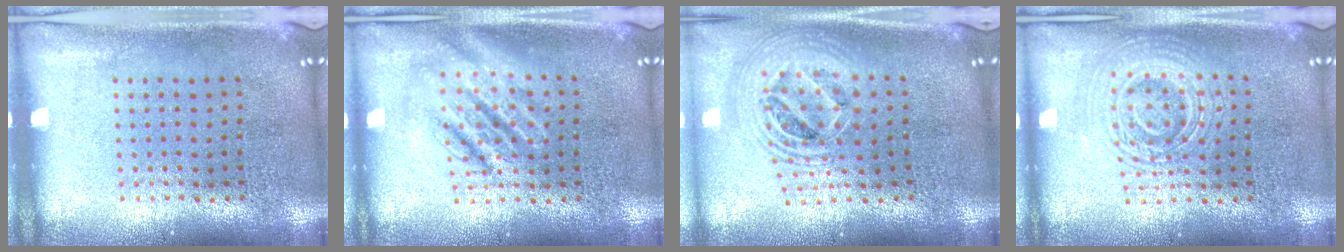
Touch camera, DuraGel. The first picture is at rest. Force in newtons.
{"total": 2.5, "press": 2.5, "slide": 0.3}
{"total": 2.3, "press": 1.8, "slide": 1.5}
{"total": 2.5, "press": 2.4, "slide": 0.5}